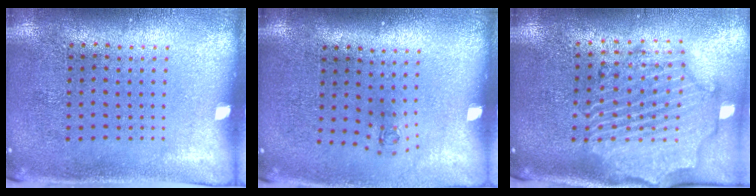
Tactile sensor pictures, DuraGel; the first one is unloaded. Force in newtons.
{"total": 0.7, "press": 0.3, "slide": 0.6}
{"total": 2.9, "press": 2.6, "slide": 1.3}